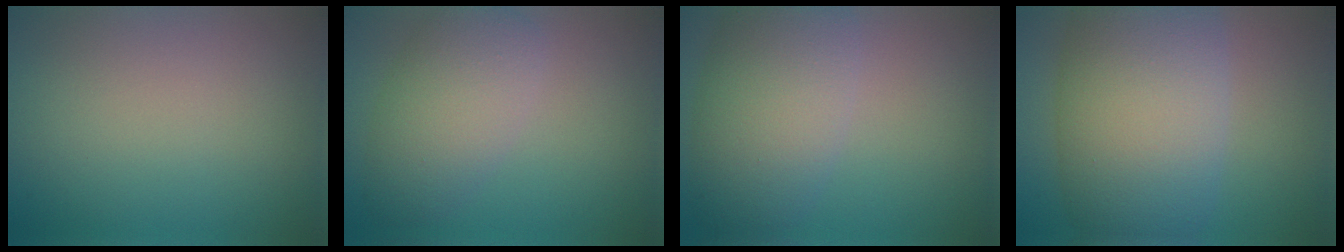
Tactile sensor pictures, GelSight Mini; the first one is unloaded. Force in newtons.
{"total": 5.0, "press": 5.0, "slide": 0.2}
{"total": 7.4, "press": 7.4, "slide": 0.4}
{"total": 11.9, "press": 11.9, "slide": 0.3}